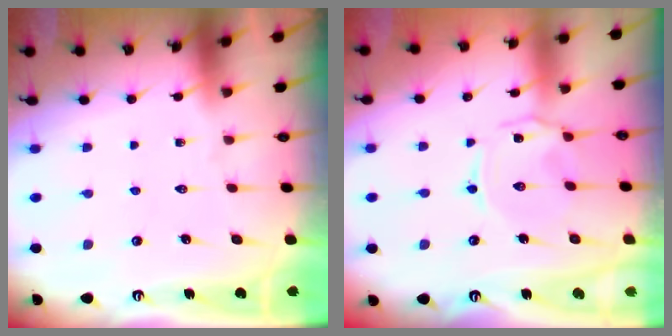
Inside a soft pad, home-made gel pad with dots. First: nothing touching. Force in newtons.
{"total": 2.1, "press": 2.0, "slide": 0.7}